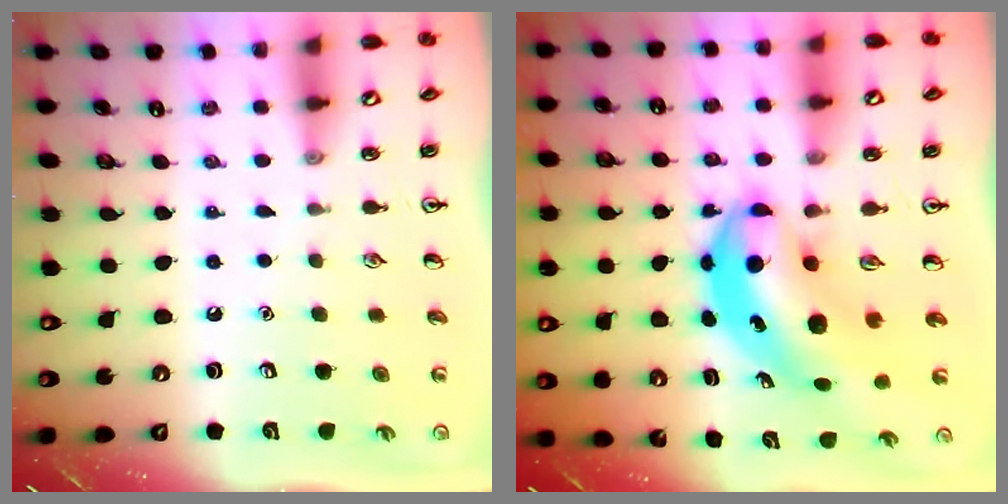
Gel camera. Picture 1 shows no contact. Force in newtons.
{"total": 8.7, "press": 8.3, "slide": 2.3}